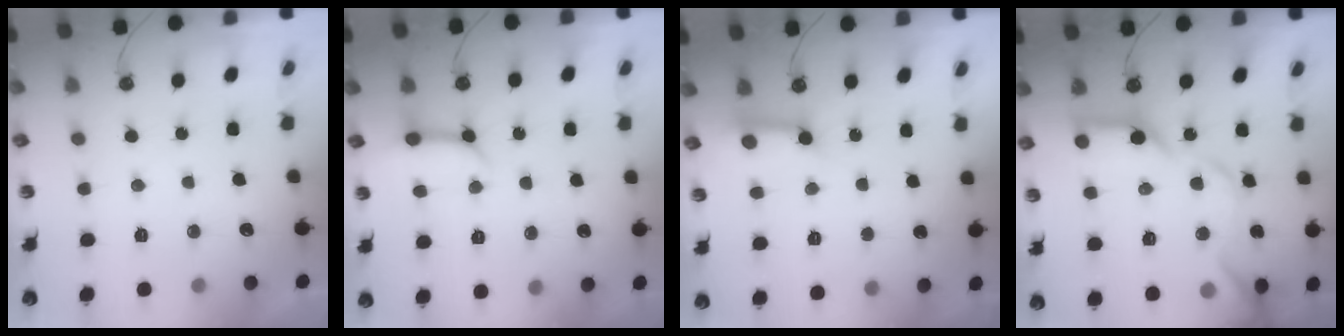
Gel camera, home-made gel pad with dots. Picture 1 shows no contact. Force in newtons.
{"total": 10.4, "press": 10.3, "slide": 1.1}
{"total": 10.4, "press": 10.4, "slide": 0.9}
{"total": 19.4, "press": 19.3, "slide": 2.3}